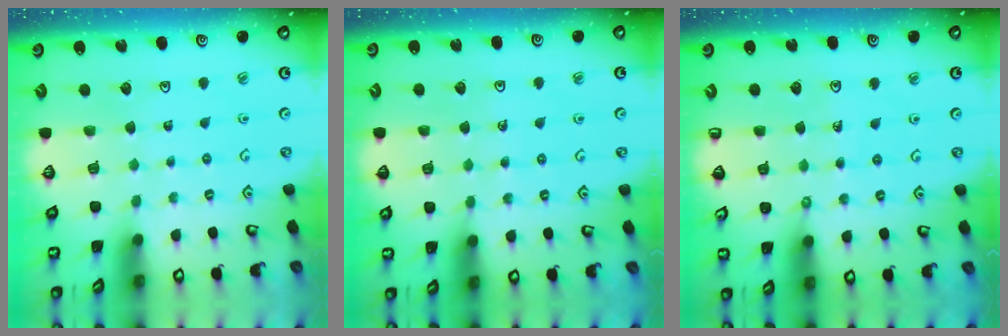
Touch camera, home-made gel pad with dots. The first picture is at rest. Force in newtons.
{"total": 3.5, "press": 3.5, "slide": 0.4}
{"total": 4.7, "press": 4.5, "slide": 1.4}